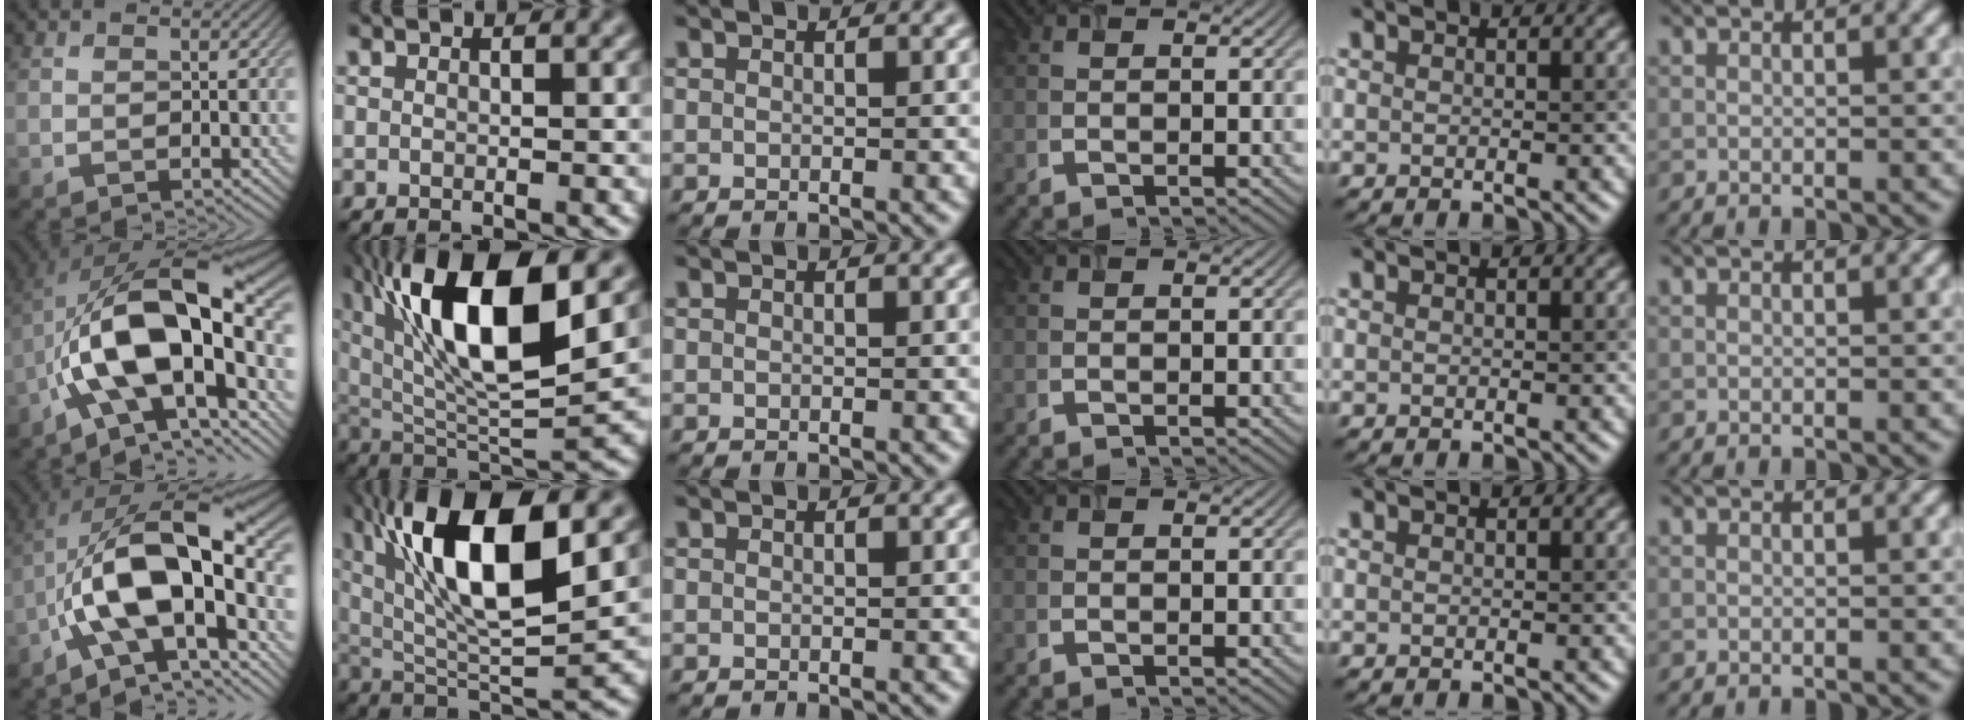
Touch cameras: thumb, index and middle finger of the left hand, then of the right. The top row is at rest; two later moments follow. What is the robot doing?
{"motion": "open", "object": "airpods case & airpods"}